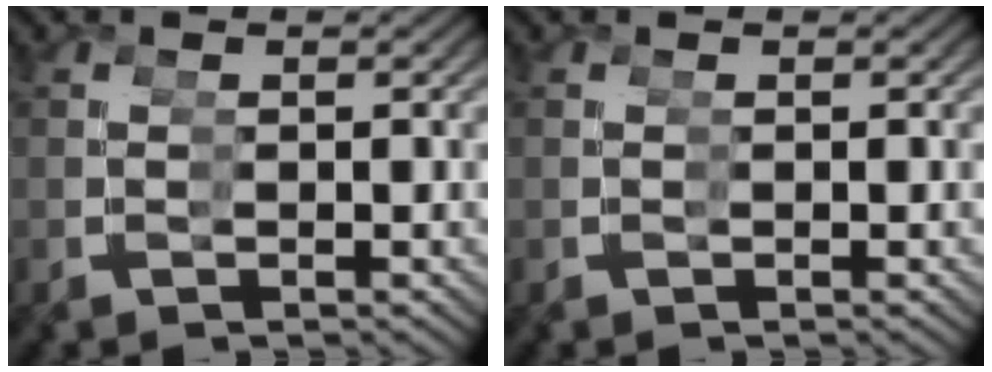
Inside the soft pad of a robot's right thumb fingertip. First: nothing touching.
{"total": 0.0}